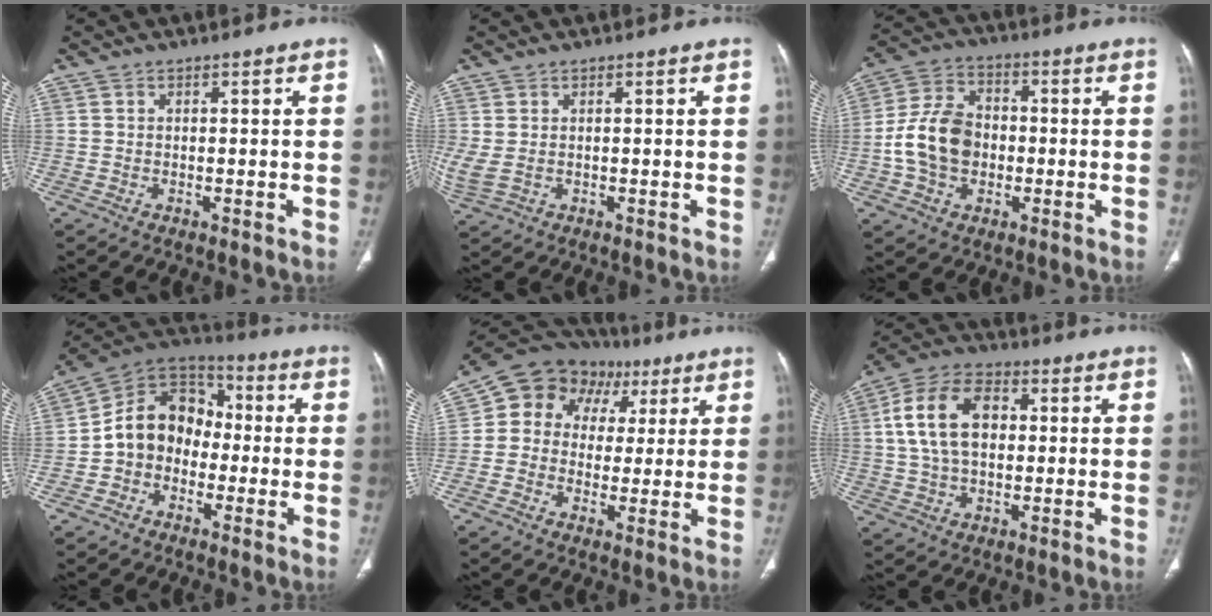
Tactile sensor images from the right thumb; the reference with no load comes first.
{"total": 3.4, "force": [0.2, 2.2, 2.7], "torque": [-0.083, 0.004, 0.013]}
{"total": 12.3, "force": [-1.5, 9.2, 8.1], "torque": [-0.136, 0.028, -0.030]}
{"total": 12.8, "force": [-1.8, 10.5, 7.1], "torque": [-0.088, 0.047, -0.045]}
{"total": 14.3, "force": [3.7, 12.1, 6.5], "torque": [-0.062, 0.032, 0.053]}
{"total": 13.7, "force": [2.0, 8.8, 10.4], "torque": [-0.188, 0.022, 0.031]}